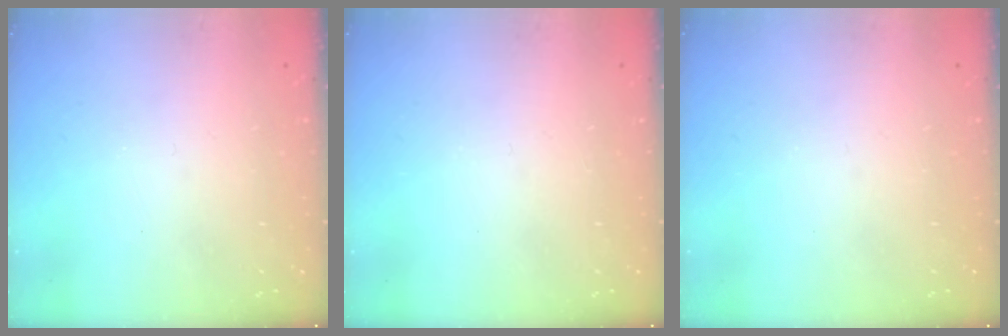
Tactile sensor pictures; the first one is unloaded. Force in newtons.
{"total": 0.0}
{"total": 0.0}